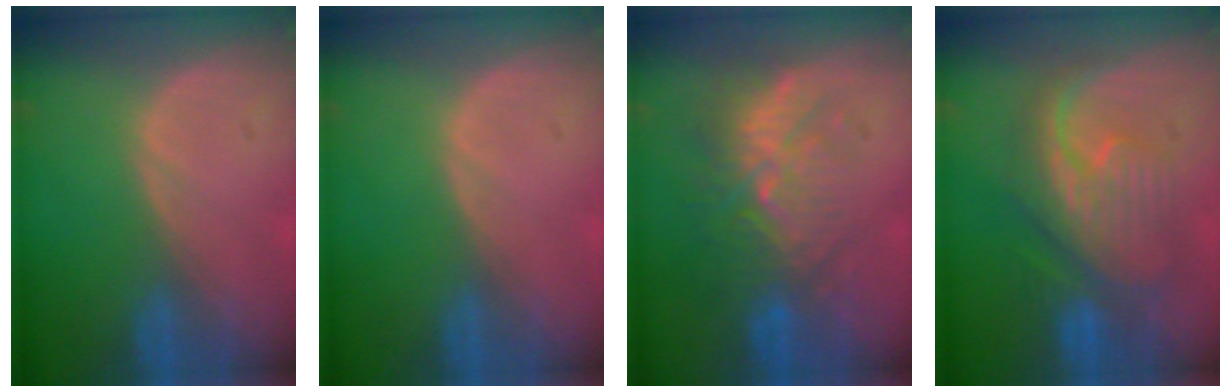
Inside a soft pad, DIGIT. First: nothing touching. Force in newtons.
{"total": 0.0}
{"total": 9.4, "press": 8.7, "slide": 3.5}
{"total": 9.1, "press": 9.0, "slide": 0.6}